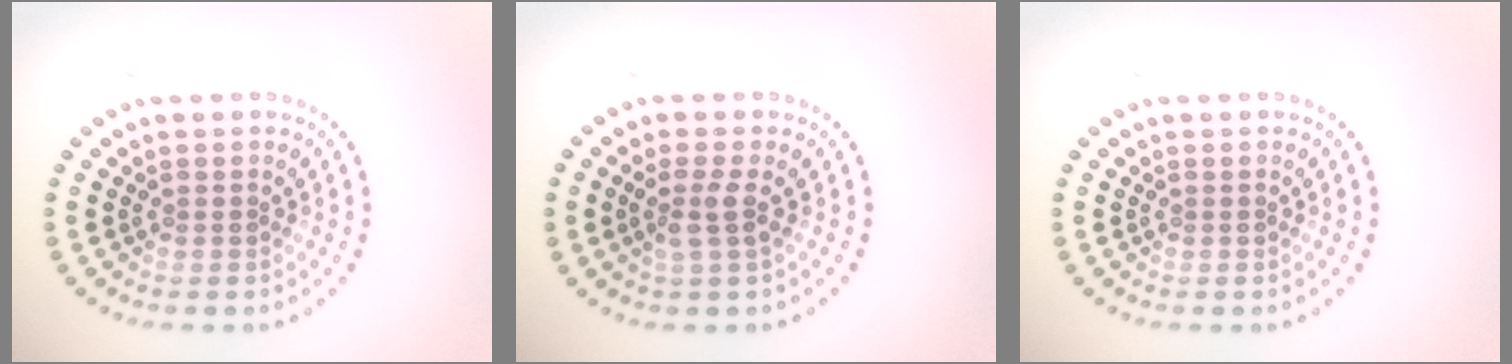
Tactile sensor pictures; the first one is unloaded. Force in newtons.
{"total": 1.9, "press": 1.5, "slide": 1.2}
{"total": 0.0}